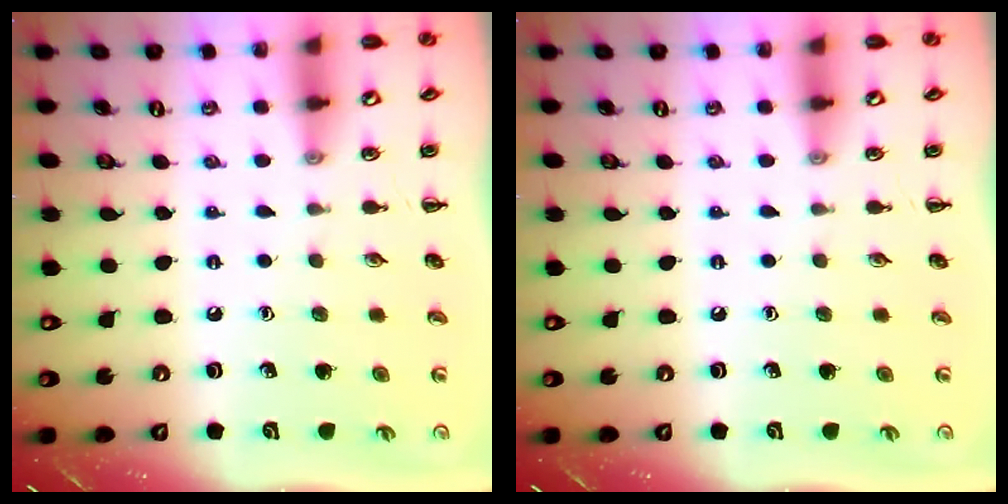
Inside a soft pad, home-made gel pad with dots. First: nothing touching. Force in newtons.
{"total": 0.0}